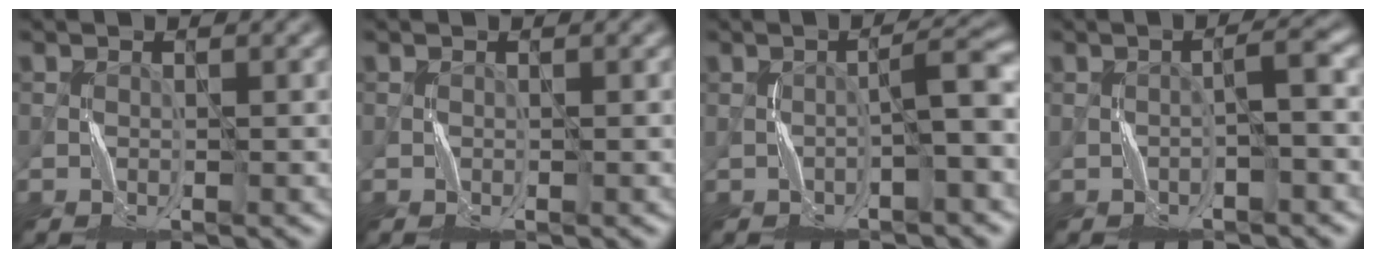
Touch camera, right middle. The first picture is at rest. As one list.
[{"total": 0.0}, {"total": 3.2, "force": [-0.7, 0.2, 3.1], "torque": [-0.050, 0.020, -0.016]}, {"total": 2.1, "force": [-0.4, 0.1, 2.0], "torque": [-0.034, 0.012, -0.008]}]